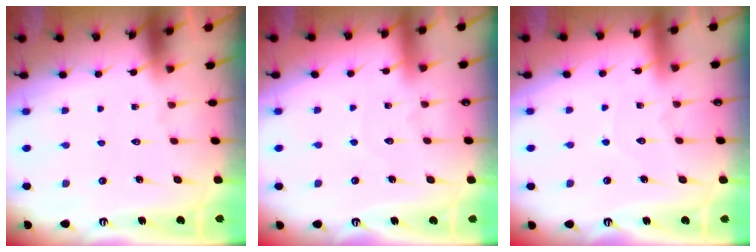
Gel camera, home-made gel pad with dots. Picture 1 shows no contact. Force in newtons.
{"total": 2.5, "press": 2.5, "slide": 0.3}
{"total": 2.4, "press": 2.4, "slide": 0.3}